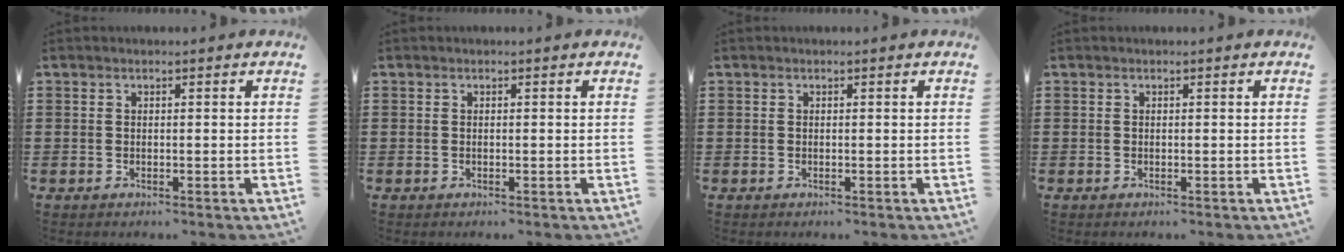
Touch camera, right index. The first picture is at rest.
{"total": 0.0}
{"total": 0.0}
{"total": 0.0}